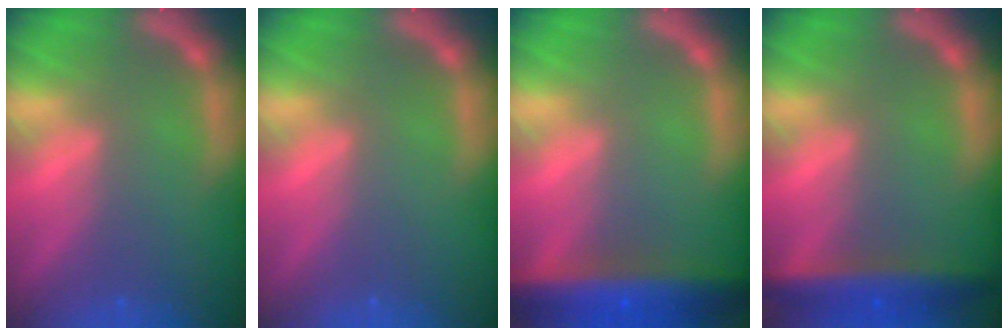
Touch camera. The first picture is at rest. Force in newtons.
{"total": 0.0}
{"total": 8.6}
{"total": 5.5}